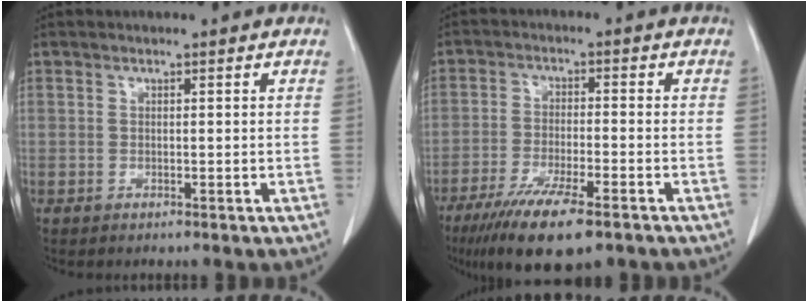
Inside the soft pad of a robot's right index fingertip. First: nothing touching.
{"total": 11.8, "force": [-7.9, 2.2, 8.5], "torque": [-0.143, -0.026, -0.126]}